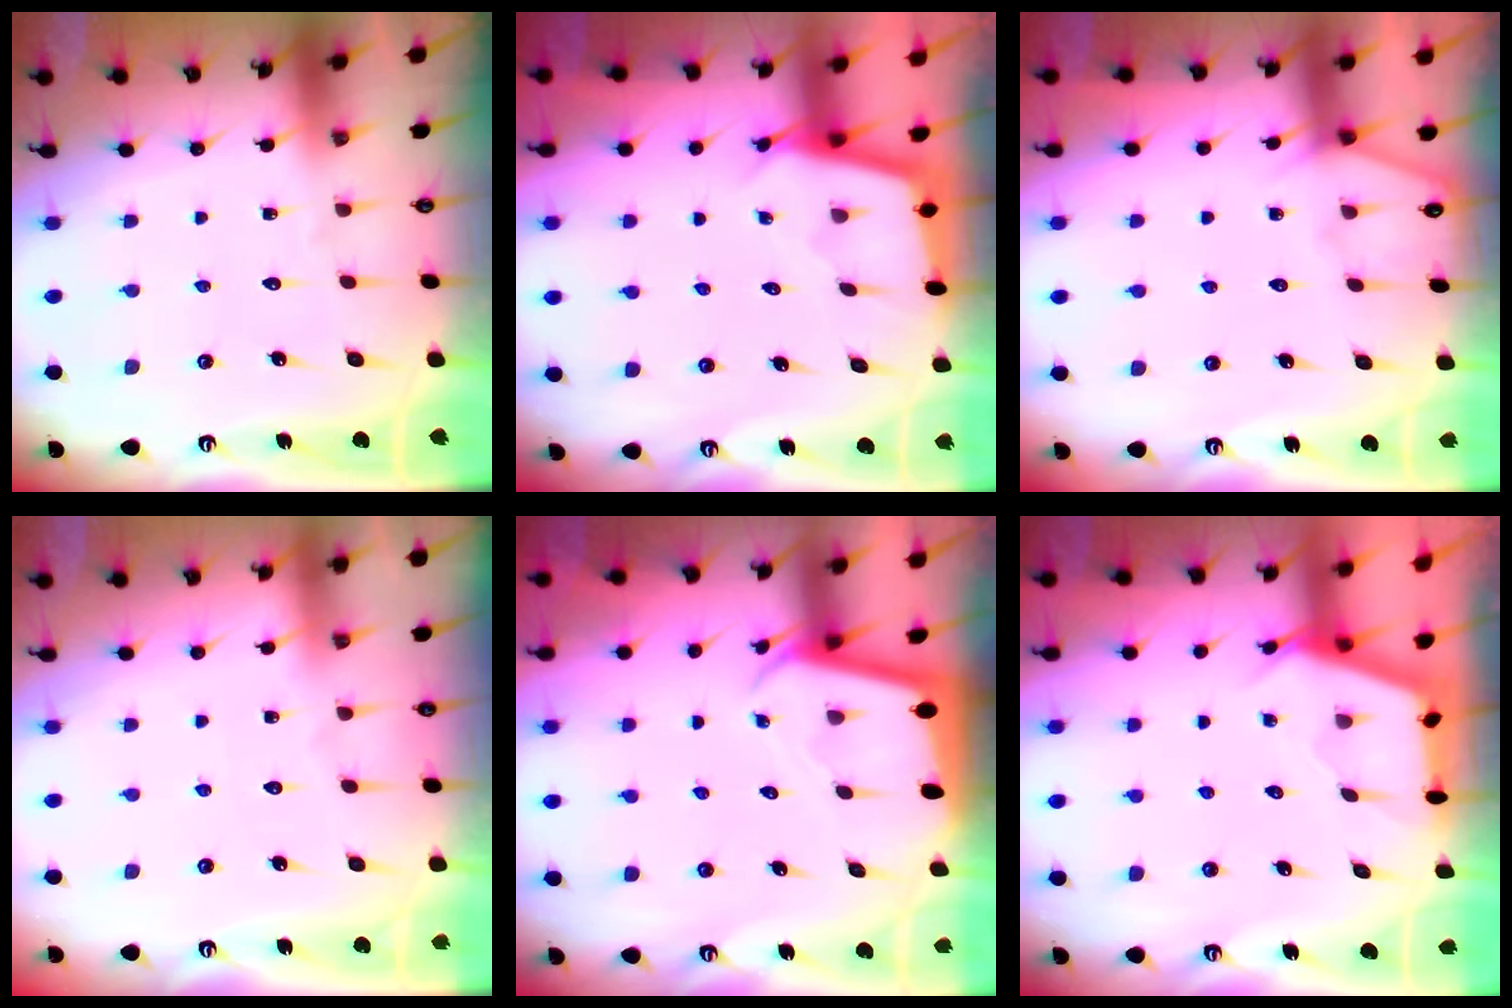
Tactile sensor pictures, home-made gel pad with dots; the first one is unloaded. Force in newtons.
{"total": 2.3, "press": 2.3, "slide": 0.2}
{"total": 2.9, "press": 2.9, "slide": 0.3}
{"total": 2.3, "press": 2.3, "slide": 0.4}
{"total": 2.0, "press": 2.0, "slide": 0.2}
{"total": 2.8, "press": 2.8, "slide": 0.4}